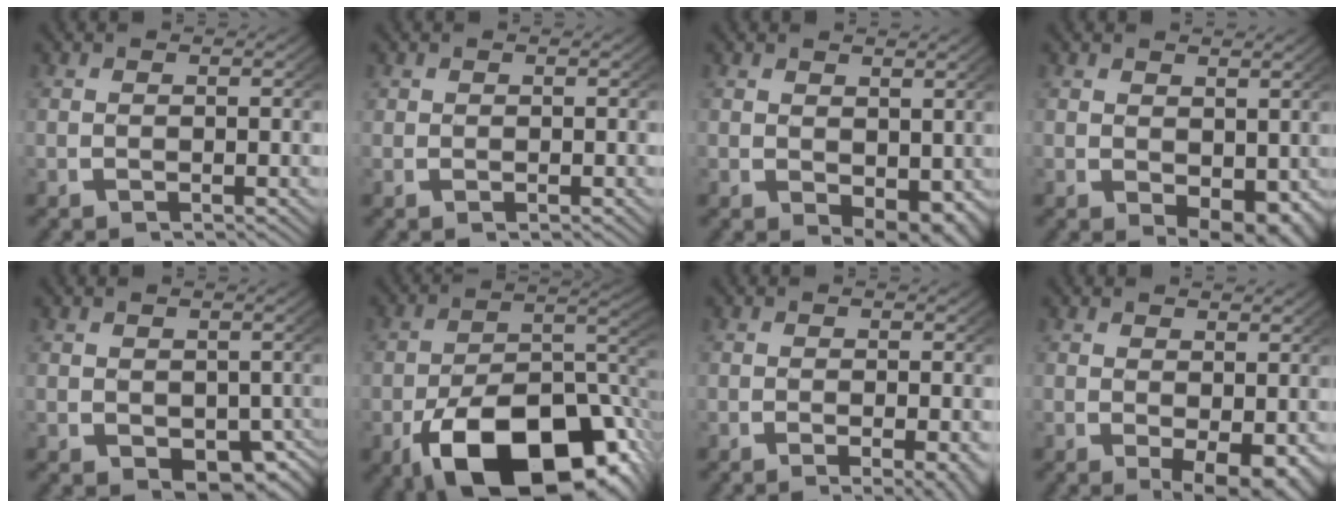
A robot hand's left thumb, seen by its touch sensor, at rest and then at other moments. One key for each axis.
{"total": 0.6, "fx": 0.2, "fy": 0.6, "fz": 0.2, "tx": -0.006, "ty": -0.008, "tz": 0.006}
{"total": 3.5, "fx": 0.3, "fy": 2.2, "fz": 2.7, "tx": -0.037, "ty": -0.025, "tz": 0.025}
{"total": 3.8, "fx": 0.0, "fy": 2.4, "fz": 2.9, "tx": -0.041, "ty": -0.028, "tz": 0.022}
{"total": 4.8, "fx": -1.1, "fy": 3.4, "fz": 3.2, "tx": -0.045, "ty": -0.031, "tz": 0.005}
{"total": 17.6, "fx": -6.9, "fy": 9.9, "fz": 12.8, "tx": -0.219, "ty": -0.066, "tz": -0.068}
{"total": 2.8, "fx": -1.1, "fy": 0.7, "fz": 2.4, "tx": -0.034, "ty": -0.011, "tz": -0.012}
{"total": 4.2, "fx": -0.6, "fy": 2.3, "fz": 3.5, "tx": -0.058, "ty": -0.033, "tz": 0.010}